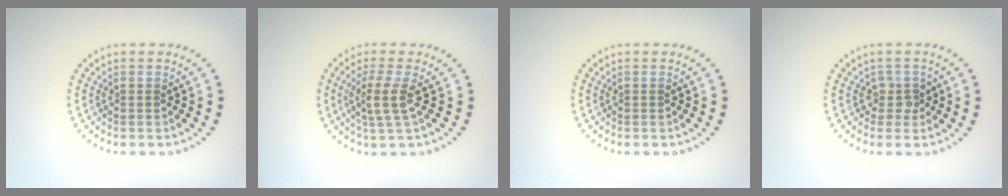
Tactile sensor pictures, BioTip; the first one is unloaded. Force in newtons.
{"total": 2.9, "press": 2.2, "slide": 1.8}
{"total": 0.0}
{"total": 1.4, "press": 1.2, "slide": 0.8}